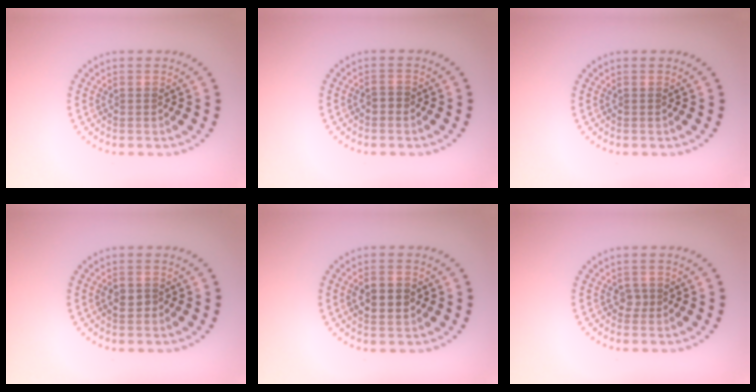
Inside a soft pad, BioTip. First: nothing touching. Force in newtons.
{"total": 0.9, "press": 0.8, "slide": 0.1}
{"total": 0.0}
{"total": 1.2, "press": 1.2, "slide": 0.4}
{"total": 2.9, "press": 2.9, "slide": 0.2}
{"total": 1.0, "press": 0.8, "slide": 0.7}